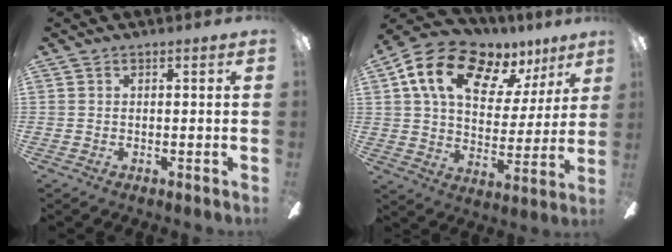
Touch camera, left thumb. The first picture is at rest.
{"total": 17.3, "force": [10.8, 9.3, 9.7], "torque": [-0.181, -0.049, 0.193]}